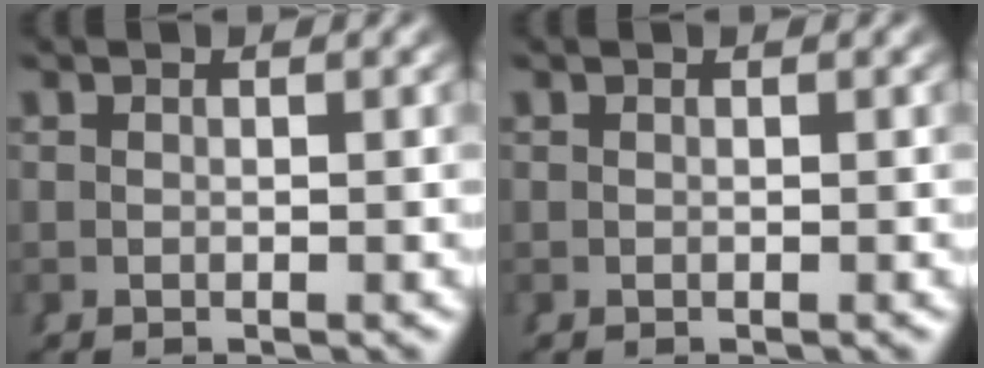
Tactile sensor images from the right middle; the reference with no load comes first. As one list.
[{"total": 0.0}]